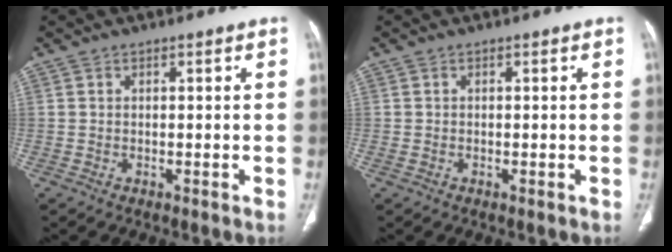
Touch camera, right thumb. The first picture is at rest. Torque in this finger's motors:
{"motor_torque": [2.05, 2.39, -0.07, 0.33, 0.08]}